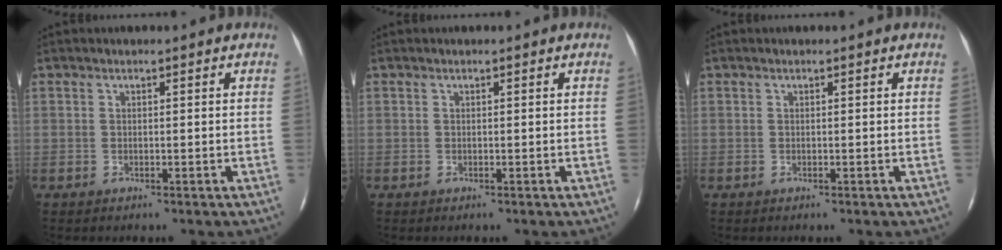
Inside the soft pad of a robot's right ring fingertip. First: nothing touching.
{"total": 0.0}
{"total": 0.0}